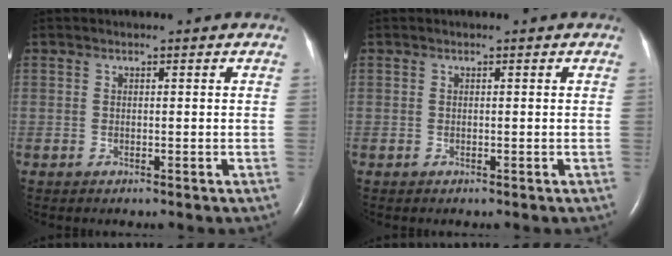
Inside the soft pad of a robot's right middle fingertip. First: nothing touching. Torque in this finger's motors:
{"motor_torque": [0.31, -0.31, -0.55, -0.21]}